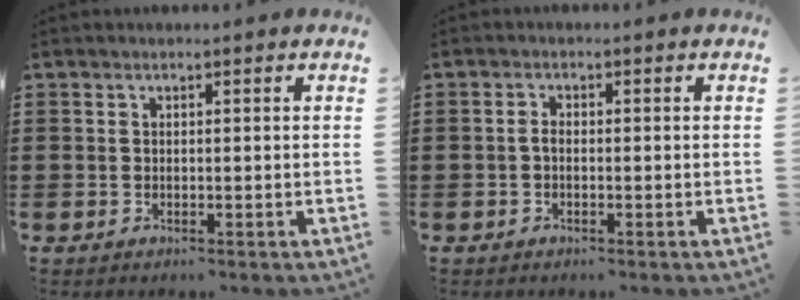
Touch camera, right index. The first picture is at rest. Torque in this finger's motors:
{"motor_torque": [0.25, -0.01, 0.13, 0.04]}